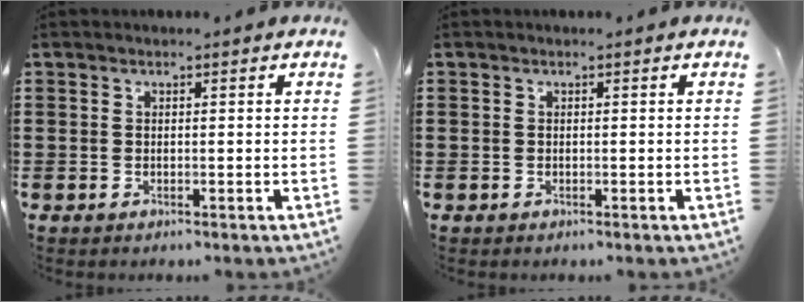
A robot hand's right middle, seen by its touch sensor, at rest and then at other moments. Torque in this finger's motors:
{"motor_torque": [0.51, 0.31, -0.06, -0.01]}